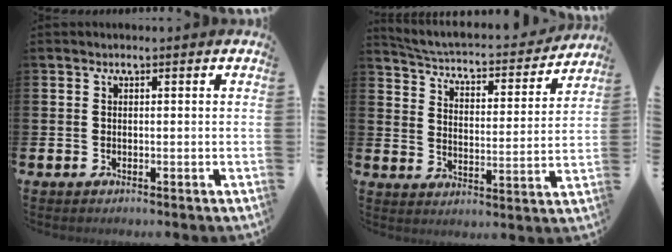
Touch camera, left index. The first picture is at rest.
{"total": 3.8, "force": [3.6, 0.8, 1.0], "torque": [-0.043, -0.037, 0.051]}